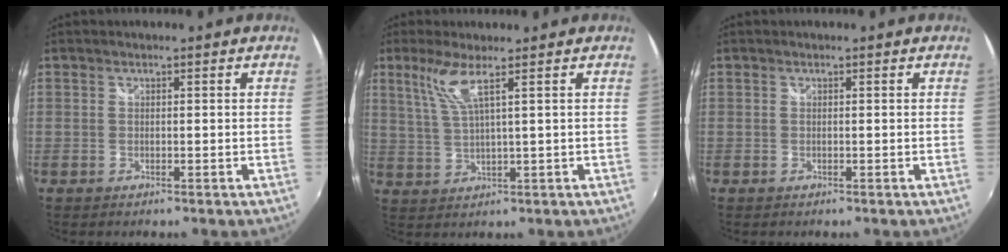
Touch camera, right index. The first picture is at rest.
{"total": 5.3, "force": [2.9, -0.2, 4.4], "torque": [-0.092, -0.007, 0.064]}
{"total": 0.0}